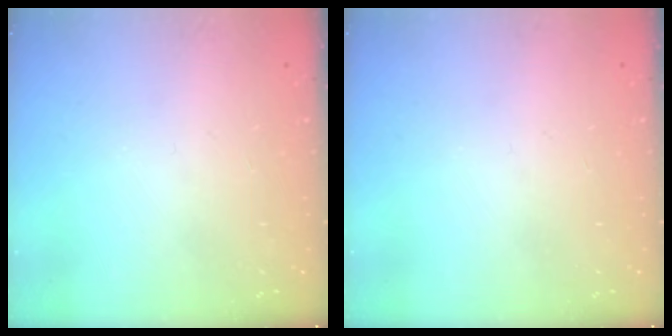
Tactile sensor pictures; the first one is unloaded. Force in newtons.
{"total": 0.0}